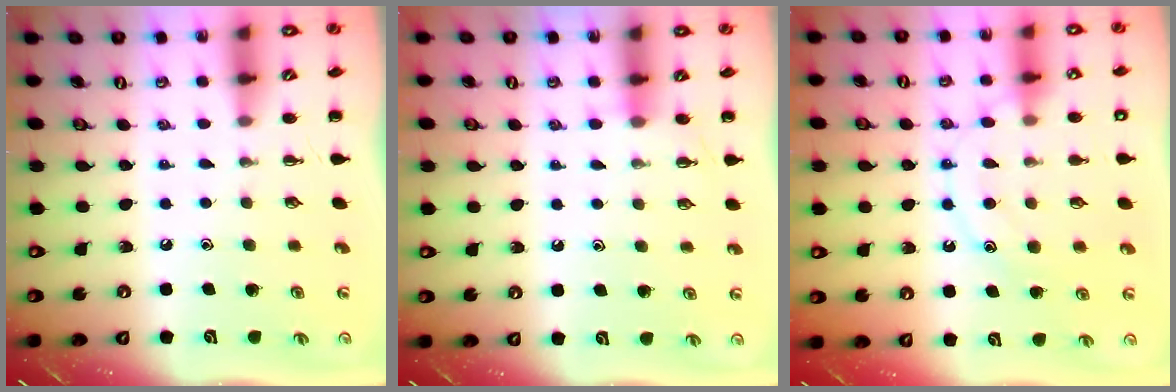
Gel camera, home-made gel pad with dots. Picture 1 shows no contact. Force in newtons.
{"total": 4.5, "press": 4.3, "slide": 1.4}
{"total": 12.8, "press": 12.8, "slide": 0.7}